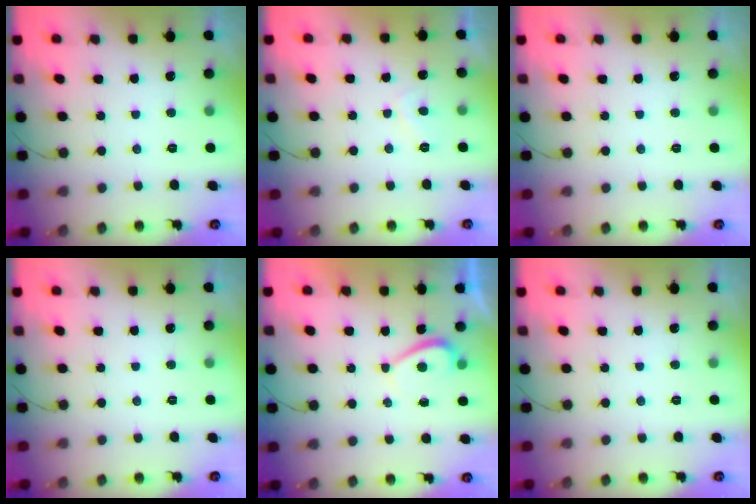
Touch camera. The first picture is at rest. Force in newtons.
{"total": 1.8, "press": 1.7, "slide": 0.7}
{"total": 0.0}
{"total": 0.0}
{"total": 1.0, "press": 0.9, "slide": 0.6}
{"total": 0.0}